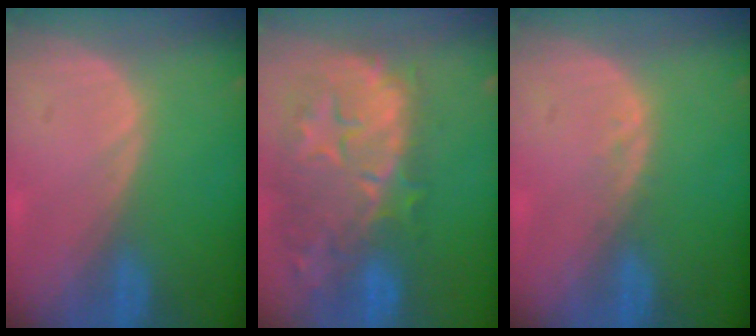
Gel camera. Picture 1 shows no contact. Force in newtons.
{"total": 13.4, "press": 11.7, "slide": 6.4}
{"total": 1.0, "press": 1.0, "slide": 0.2}